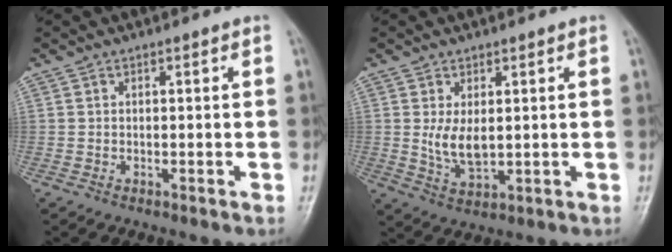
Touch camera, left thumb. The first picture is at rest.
{"total": 5.4, "force": [0.9, 2.8, 4.5], "torque": [-0.075, -0.016, 0.027]}